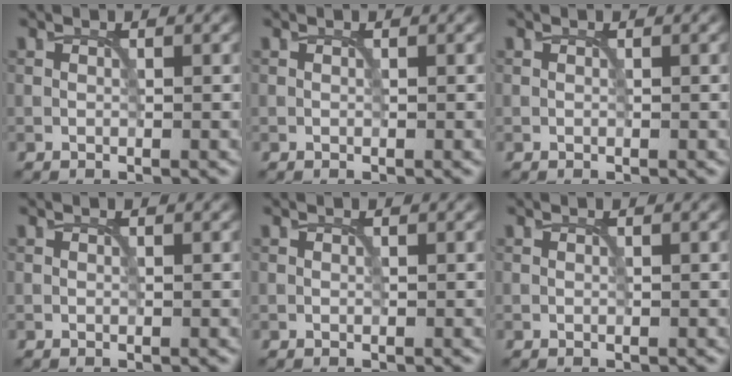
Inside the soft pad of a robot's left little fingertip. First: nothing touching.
{"total": 0.0}
{"total": 0.0}
{"total": 0.0}
{"total": 0.0}
{"total": 0.0}